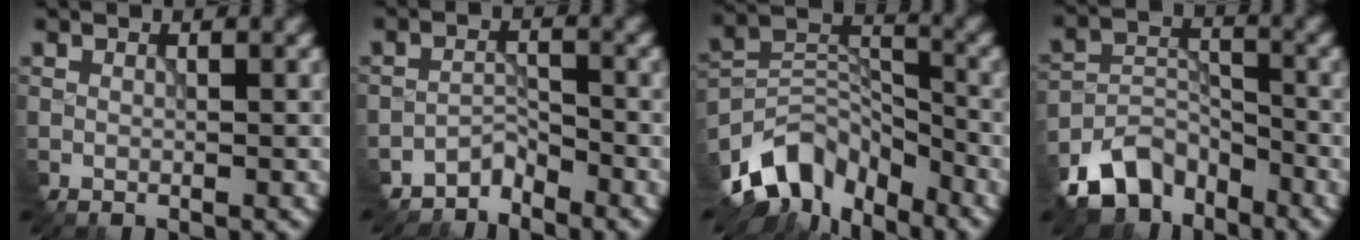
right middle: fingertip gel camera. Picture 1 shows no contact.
{"total": 2.2, "force": [-2.1, 0.3, -0.3], "torque": [0.006, 0.010, -0.044]}
{"total": 8.7, "force": [-6.6, 4.6, 3.5], "torque": [-0.055, -0.006, -0.139]}
{"total": 6.9, "force": [-5.4, 3.6, 2.3], "torque": [-0.040, -0.005, -0.107]}